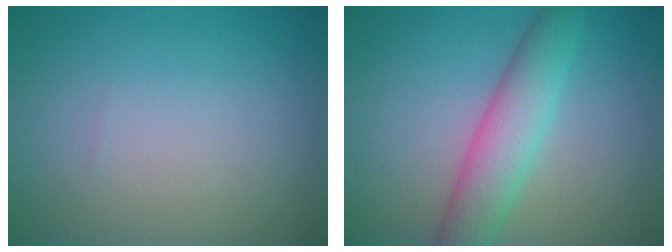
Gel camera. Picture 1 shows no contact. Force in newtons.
{"total": 4.8, "press": 4.8, "slide": 0.2}